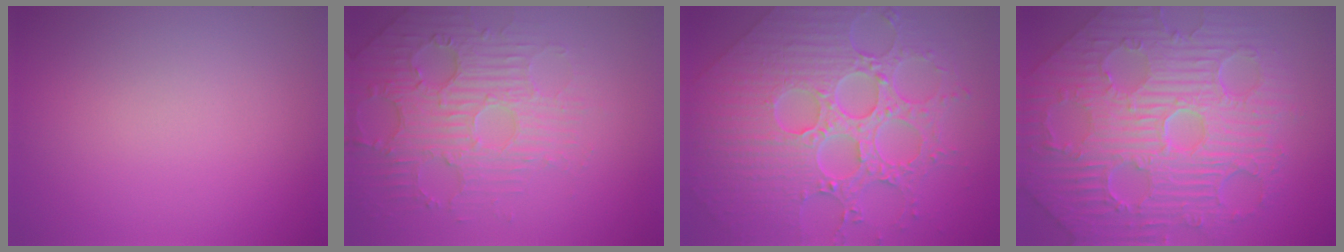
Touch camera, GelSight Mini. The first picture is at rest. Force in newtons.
{"total": 4.5, "press": 4.1, "slide": 2.0}
{"total": 9.8, "press": 7.2, "slide": 6.7}
{"total": 12.3, "press": 8.2, "slide": 9.2}